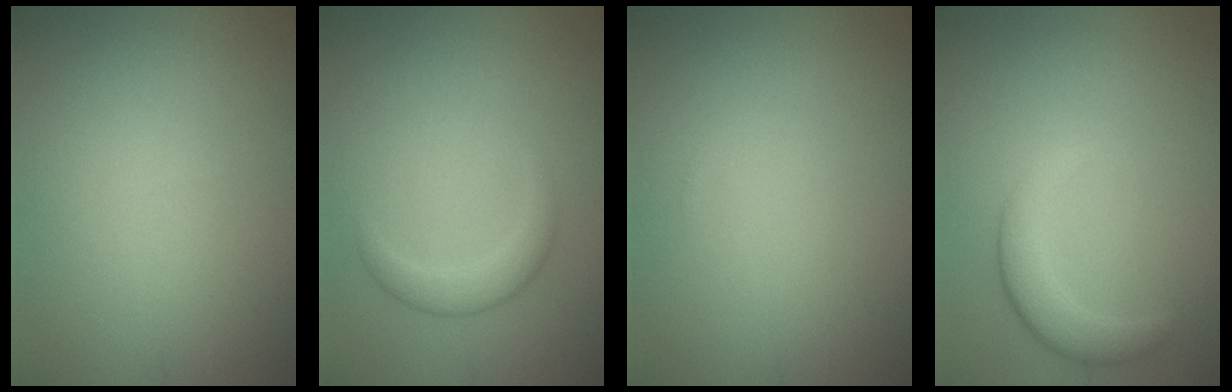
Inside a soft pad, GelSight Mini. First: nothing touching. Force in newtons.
{"total": 2.0, "press": 2.0, "slide": 0.1}
{"total": 0.0}
{"total": 2.9, "press": 2.9, "slide": 0.2}